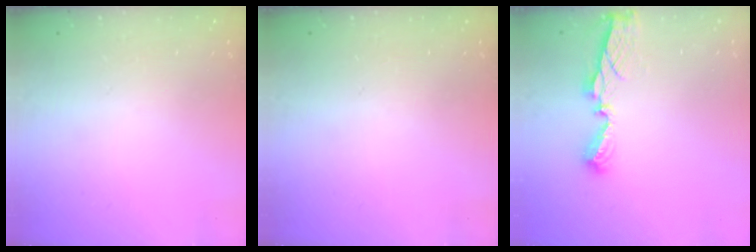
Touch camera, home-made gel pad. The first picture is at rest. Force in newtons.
{"total": 0.0}
{"total": 6.7, "press": 6.7, "slide": 0.2}